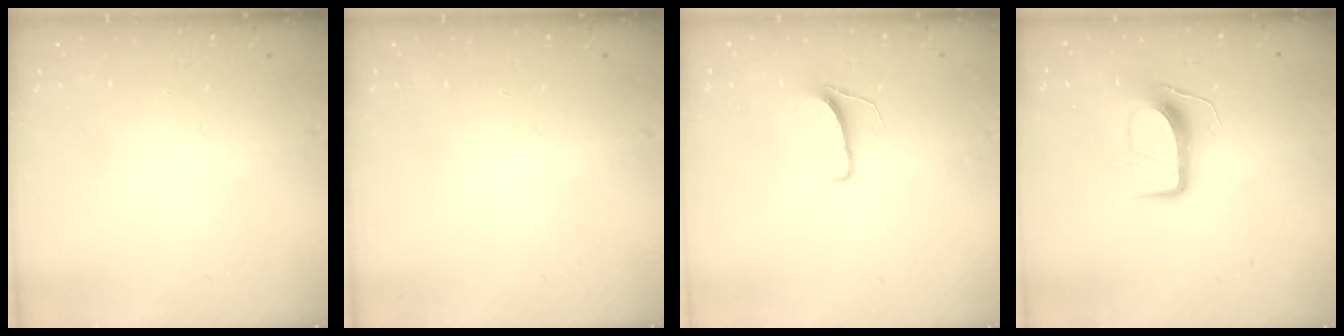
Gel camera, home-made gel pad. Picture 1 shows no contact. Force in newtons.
{"total": 0.0}
{"total": 6.4, "press": 6.4, "slide": 0.6}
{"total": 10.2, "press": 10.2, "slide": 0.0}